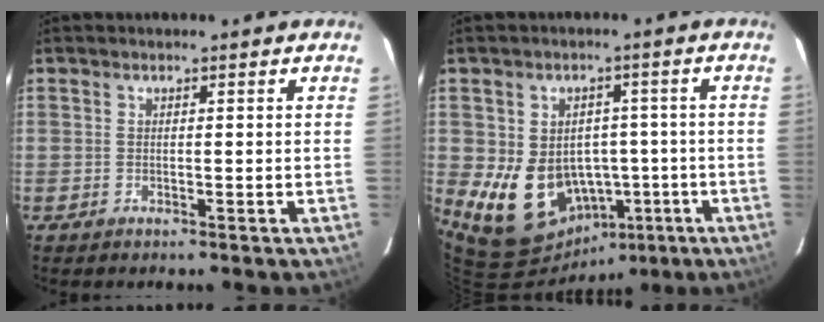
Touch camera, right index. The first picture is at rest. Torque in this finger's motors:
{"motor_torque": [1.66, -0.47, 0.77, 0.08]}